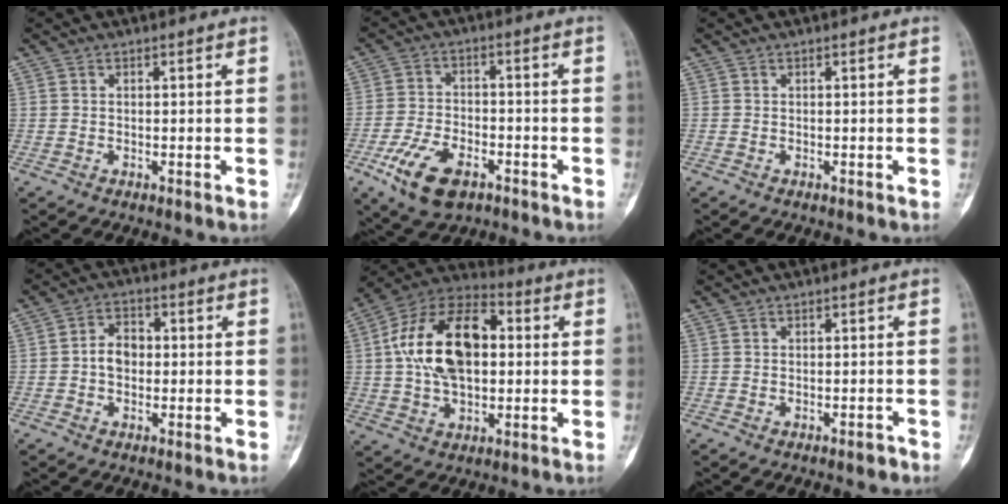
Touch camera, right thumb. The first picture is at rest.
{"total": 10.9, "force": [-5.6, 5.7, 7.4], "torque": [-0.136, 0.015, -0.099]}
{"total": 0.0}
{"total": 5.0, "force": [-0.4, 3.7, 3.3], "torque": [-0.037, 0.016, -0.015]}
{"total": 19.5, "force": [2.2, 11.7, 15.5], "torque": [-0.254, 0.023, 0.031]}
{"total": 1.2, "force": [-0.9, 0.4, 0.7], "torque": [-0.009, 0.006, -0.011]}